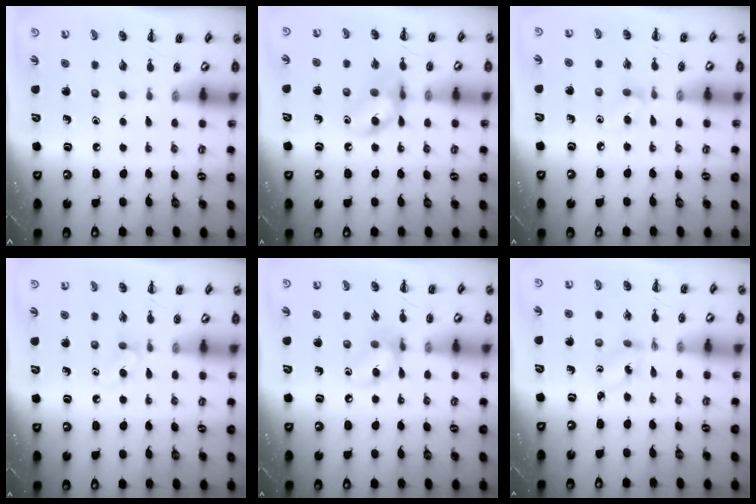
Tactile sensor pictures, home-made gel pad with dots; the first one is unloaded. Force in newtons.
{"total": 11.1, "press": 11.1, "slide": 1.1}
{"total": 5.2, "press": 5.0, "slide": 1.4}
{"total": 2.9, "press": 2.6, "slide": 1.3}
{"total": 9.1, "press": 9.0, "slide": 1.3}
{"total": 1.2, "press": 1.1, "slide": 0.6}